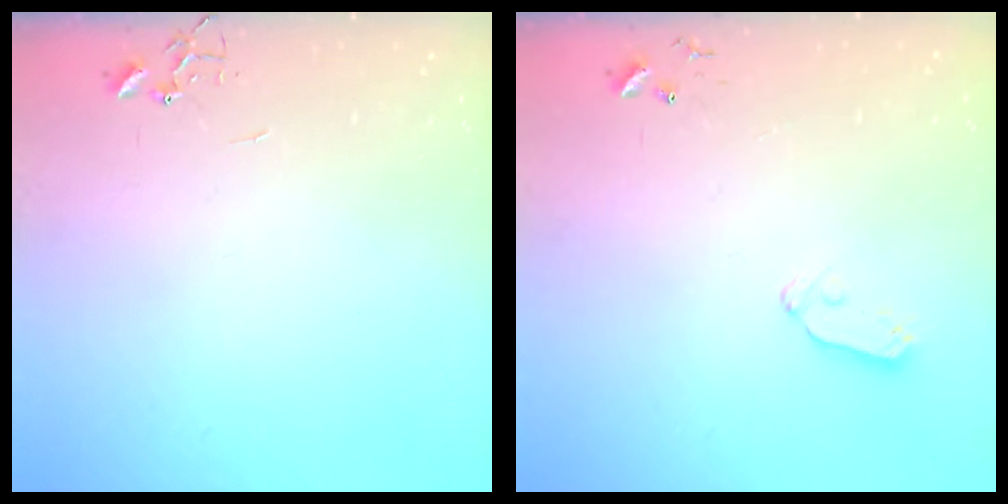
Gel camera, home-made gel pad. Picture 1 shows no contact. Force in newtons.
{"total": 6.0, "press": 6.0, "slide": 0.5}